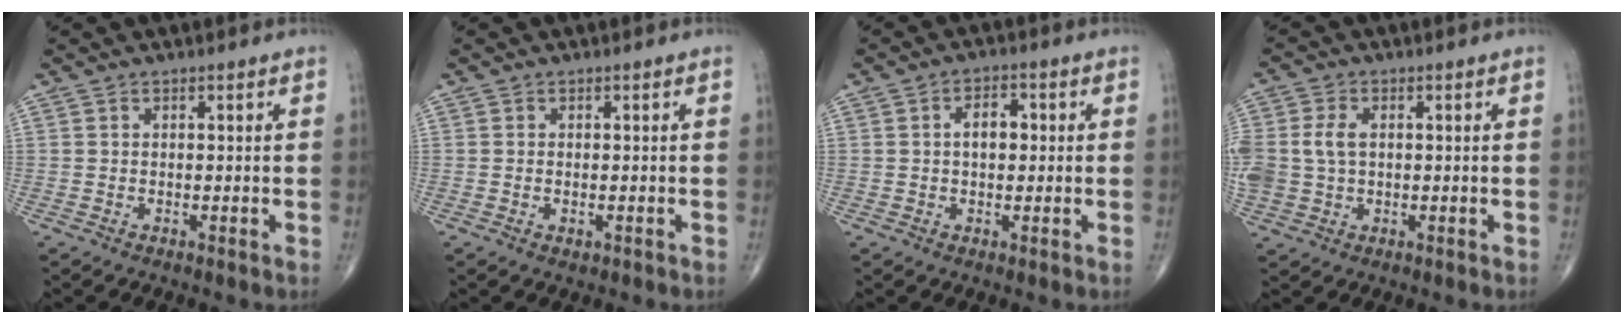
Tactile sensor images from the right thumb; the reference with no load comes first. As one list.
[{"total": 1.3, "force": [-0.5, 0.7, 0.9], "torque": [-0.012, 0.001, -0.006]}, {"total": 4.5, "force": [0.4, 2.8, 3.5], "torque": [-0.048, 0.012, 0.003]}, {"total": 7.7, "force": [0.6, 5.4, 5.4], "torque": [-0.128, 0.010, 0.016]}]